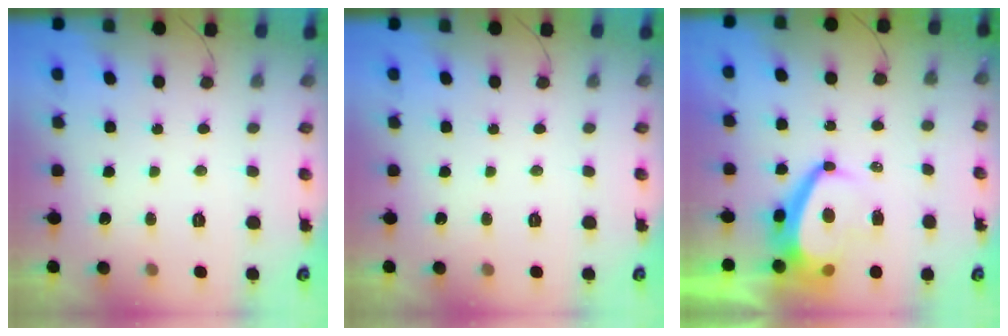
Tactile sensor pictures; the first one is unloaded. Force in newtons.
{"total": 0.0}
{"total": 7.3, "press": 7.2, "slide": 1.0}